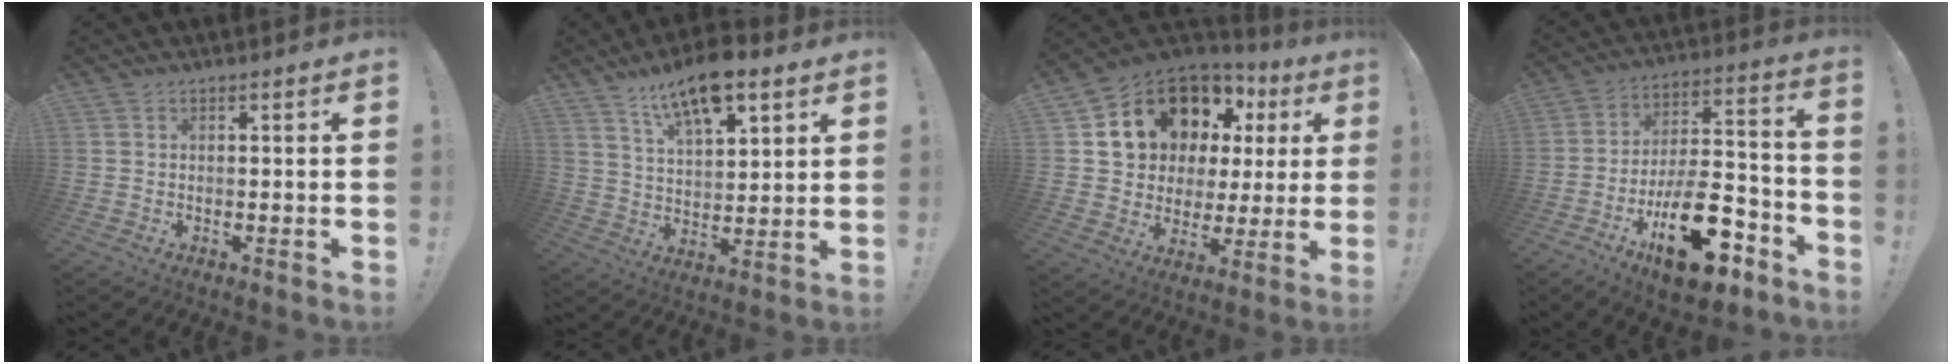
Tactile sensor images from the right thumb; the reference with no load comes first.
{"total": 13.7, "force": [9.0, 5.2, 8.9], "torque": [-0.149, -0.041, 0.155]}
{"total": 15.8, "force": [8.6, 10.9, 7.6], "torque": [-0.131, -0.049, 0.178]}
{"total": 22.7, "force": [-11.4, 10.4, 16.6], "torque": [-0.270, 0.084, -0.173]}